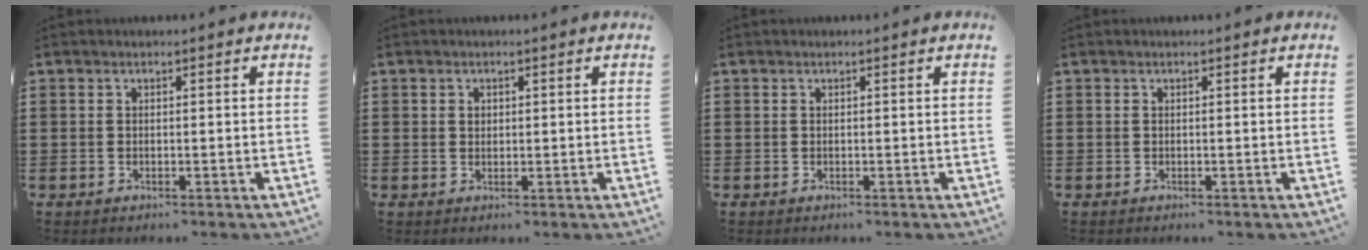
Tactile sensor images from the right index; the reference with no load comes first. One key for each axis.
{"total": 0.9, "fx": 0.3, "fy": 0.8, "fz": 0.5, "tx": -0.011, "ty": 0.005, "tz": 0.006}
{"total": 0.0}
{"total": 0.0}